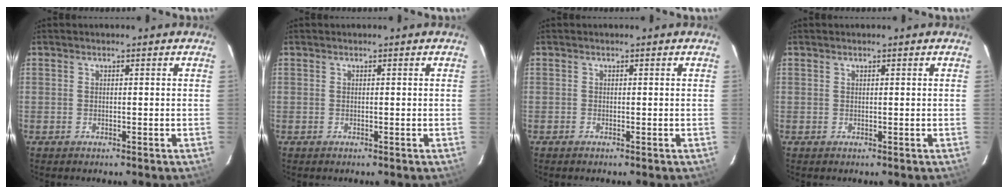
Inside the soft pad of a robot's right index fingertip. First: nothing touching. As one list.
[{"total": 0.0}, {"total": 0.0}, {"total": 0.0}]